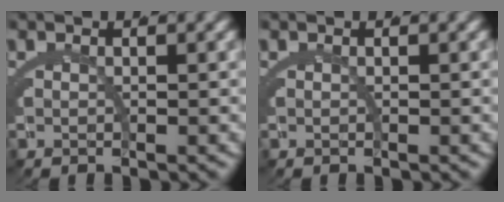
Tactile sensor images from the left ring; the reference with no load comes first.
{"total": 0.0}